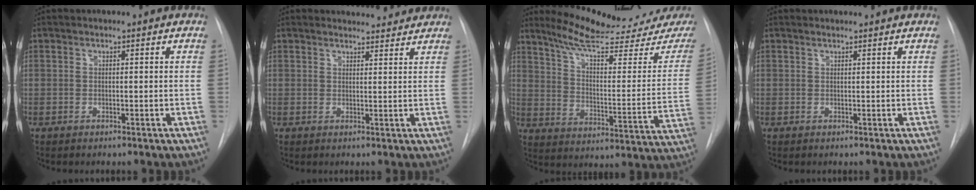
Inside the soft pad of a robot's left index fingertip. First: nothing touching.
{"total": 5.4, "force": [5.2, 1.4, 0.6], "torque": [-0.003, 0.006, 0.055]}
{"total": 20.8, "force": [18.6, 1.7, 9.1], "torque": [-0.127, -0.061, 0.253]}
{"total": 1.3, "force": [1.3, 0.0, 0.3], "torque": [-0.010, 0.012, 0.021]}